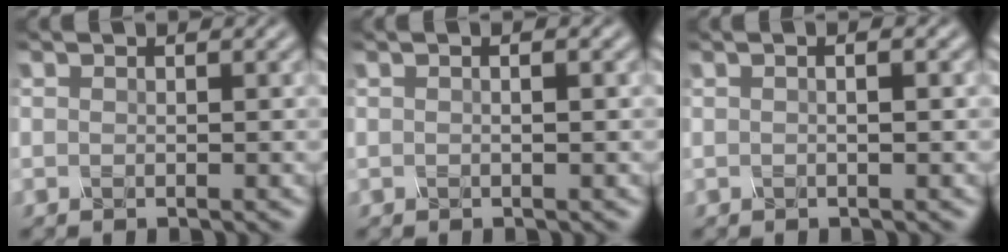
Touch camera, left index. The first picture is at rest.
{"total": 1.1, "force": [0.3, 0.3, 1.1], "torque": [-0.014, -0.006, 0.000]}
{"total": 1.8, "force": [0.5, 0.7, 1.6], "torque": [-0.014, -0.004, -0.006]}